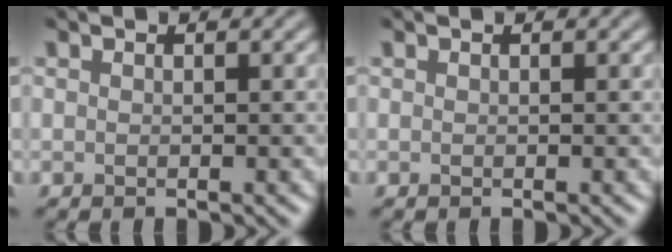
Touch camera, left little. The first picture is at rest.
{"total": 0.0}